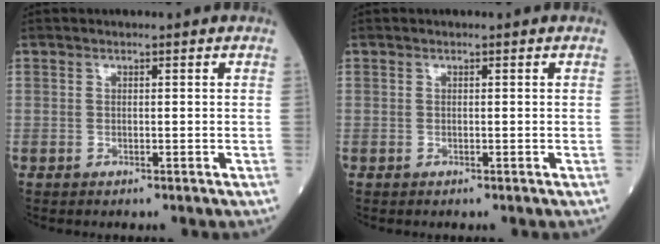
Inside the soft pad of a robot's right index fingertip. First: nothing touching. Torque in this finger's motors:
{"motor_torque": [0.00, 0.00, 0.00, -0.01]}